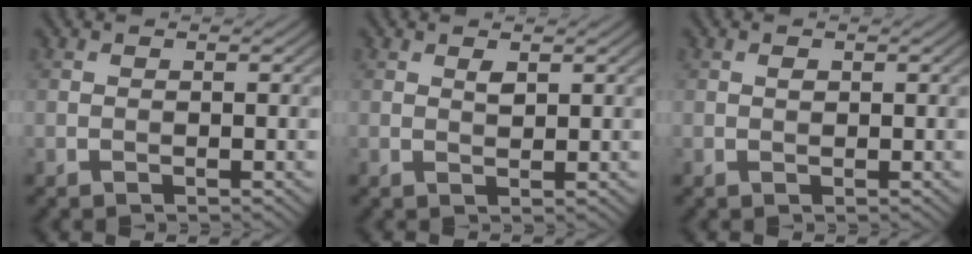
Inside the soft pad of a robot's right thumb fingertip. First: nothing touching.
{"total": 1.2, "force": [0.7, 0.5, 0.9], "torque": [-0.021, -0.004, 0.014]}
{"total": 0.6, "force": [0.2, 0.4, 0.4], "torque": [-0.007, 0.000, 0.004]}